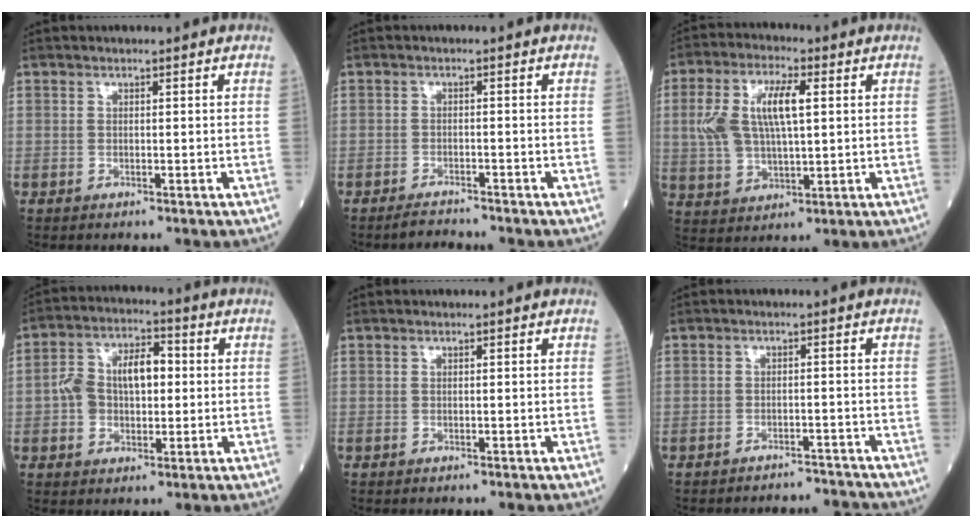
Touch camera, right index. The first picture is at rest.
{"total": 2.2, "force": [-2.2, 0.1, 0.2], "torque": [-0.009, -0.009, -0.037]}
{"total": 10.9, "force": [2.2, 4.1, 9.9], "torque": [-0.214, 0.020, 0.046]}
{"total": 9.5, "force": [0.3, 5.4, 7.8], "torque": [-0.145, 0.033, 0.009]}
{"total": 0.0}
{"total": 4.8, "force": [-4.6, 0.5, -1.2], "torque": [0.024, 0.013, -0.060]}